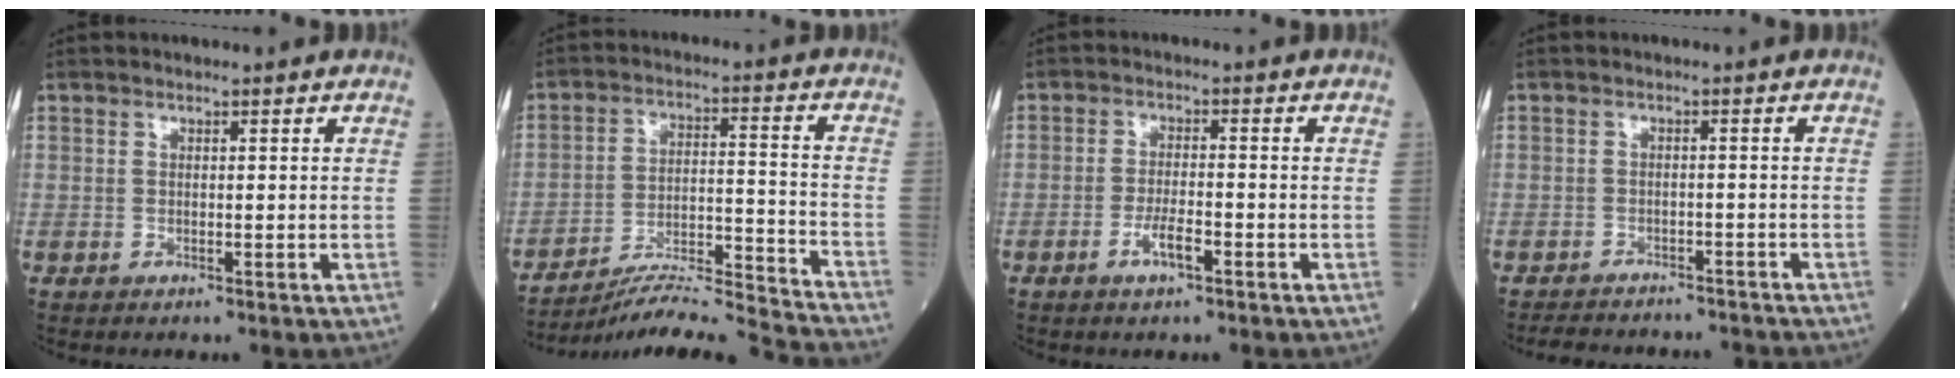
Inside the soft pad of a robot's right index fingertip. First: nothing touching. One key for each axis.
{"total": 16.5, "fx": -15.9, "fy": -2.2, "fz": 4.1, "tx": -0.065, "ty": -0.001, "tz": -0.251}
{"total": 3.7, "fx": -1.9, "fy": 0.7, "fz": 3.1, "tx": -0.058, "ty": 0.001, "tz": -0.037}
{"total": 9.1, "fx": -8.5, "fy": 2.8, "fz": 1.9, "tx": -0.034, "ty": 0.003, "tz": -0.106}